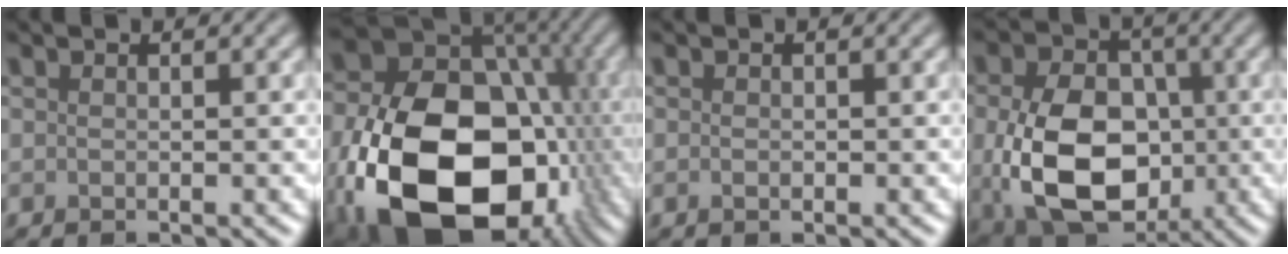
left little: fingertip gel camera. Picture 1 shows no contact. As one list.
[{"total": 21.2, "force": [-6.4, 14.6, 14.0], "torque": [-0.264, -0.045, -0.090]}, {"total": 0.5, "force": [-0.1, 0.4, 0.4], "torque": [-0.006, -0.002, -0.001]}, {"total": 11.9, "force": [-1.5, 8.5, 8.2], "torque": [-0.166, -0.030, -0.021]}]